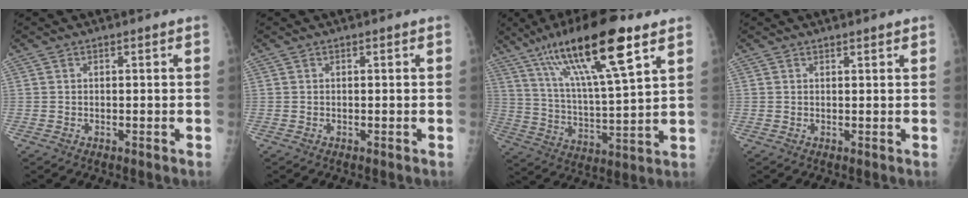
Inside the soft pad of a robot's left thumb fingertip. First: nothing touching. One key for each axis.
{"total": 0.0}
{"total": 20.5, "fx": 11.5, "fy": 3.9, "fz": 16.5, "tx": -0.285, "ty": -0.034, "tz": 0.207}
{"total": 1.0, "fx": 0.9, "fy": 0.1, "fz": 0.5, "tx": -0.004, "ty": -0.002, "tz": 0.013}